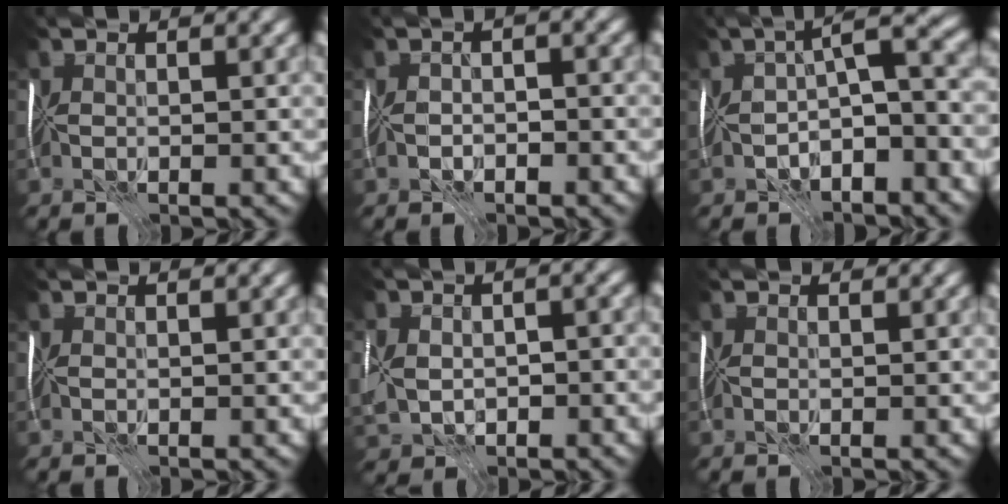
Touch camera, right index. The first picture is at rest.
{"total": 1.7, "force": [-1.3, 0.7, 1.0], "torque": [-0.010, 0.002, -0.023]}
{"total": 6.2, "force": [-2.1, 1.8, 5.5], "torque": [-0.084, 0.008, -0.045]}
{"total": 0.0}
{"total": 4.9, "force": [-1.5, 3.3, 3.4], "torque": [-0.067, -0.011, -0.028]}
{"total": 0.6, "force": [0.5, 0.3, 0.2], "torque": [-0.004, 0.000, 0.003]}